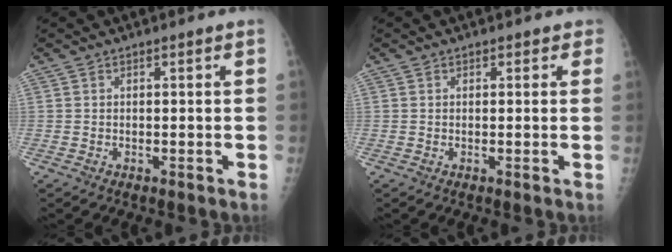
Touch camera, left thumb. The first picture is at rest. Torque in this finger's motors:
{"motor_torque": [-0.16, 0.05, 0.06, 0.03, 0.03]}